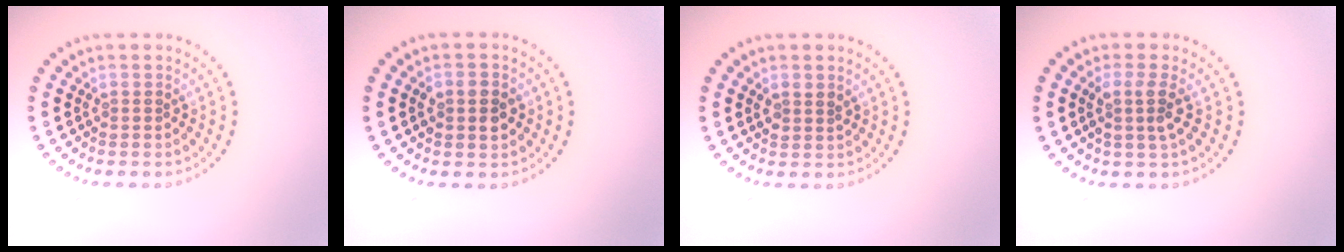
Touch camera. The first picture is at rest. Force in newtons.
{"total": 2.8, "press": 2.8, "slide": 0.1}
{"total": 1.2, "press": 1.1, "slide": 0.5}
{"total": 2.2, "press": 1.7, "slide": 1.3}